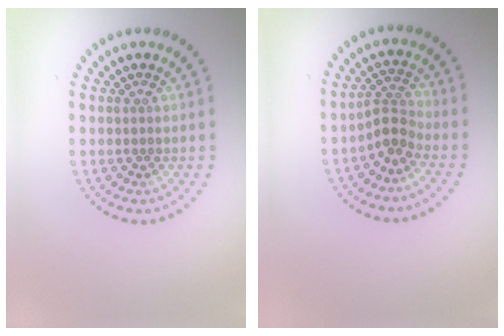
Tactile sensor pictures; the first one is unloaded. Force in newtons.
{"total": 2.4, "press": 1.8, "slide": 1.6}